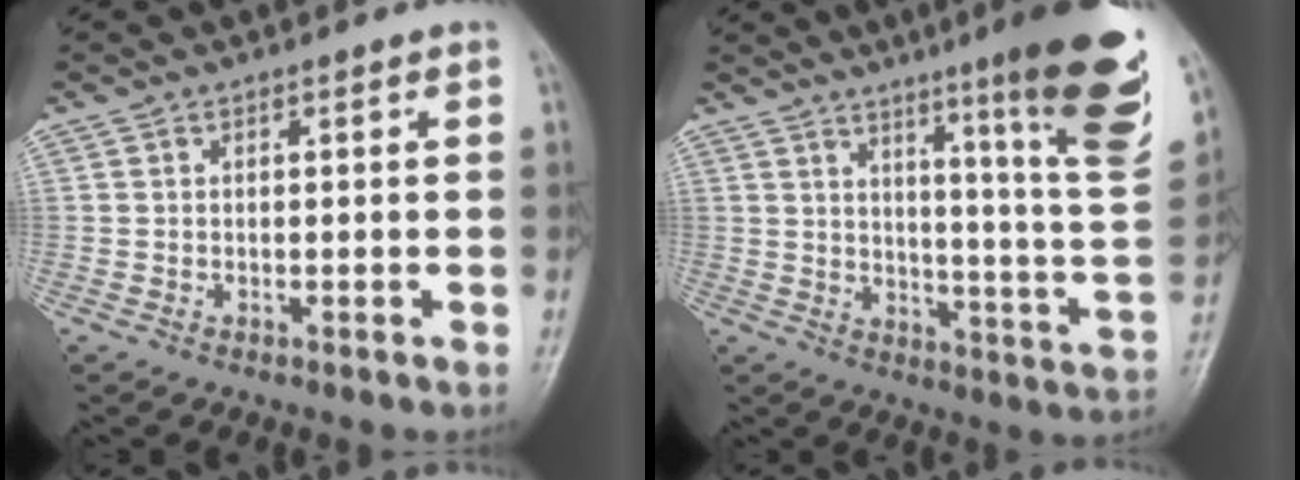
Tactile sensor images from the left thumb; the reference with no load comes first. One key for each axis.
{"total": 20.1, "fx": 11.9, "fy": 1.0, "fz": 16.1, "tx": -0.193, "ty": -0.069, "tz": 0.164}